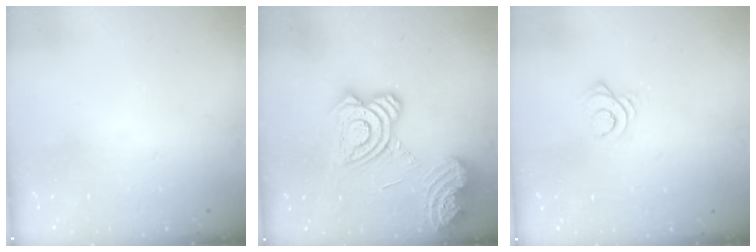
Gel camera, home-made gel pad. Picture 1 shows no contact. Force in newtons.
{"total": 22.4, "press": 22.3, "slide": 2.5}
{"total": 3.1, "press": 3.1, "slide": 0.4}